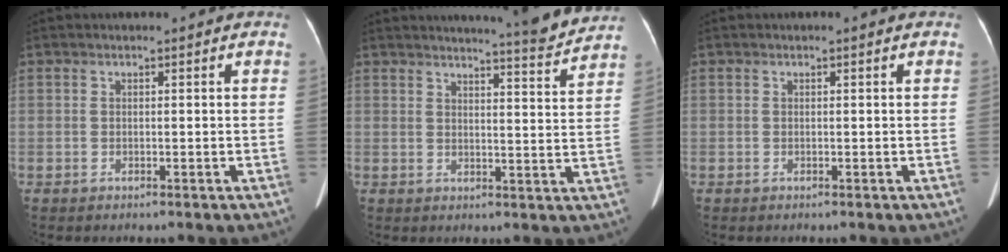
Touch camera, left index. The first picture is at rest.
{"total": 7.7, "force": [7.4, -1.0, 1.9], "torque": [-0.038, -0.024, 0.091]}
{"total": 0.0}